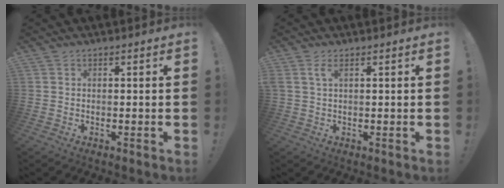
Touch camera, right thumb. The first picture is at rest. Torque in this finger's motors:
{"motor_torque": [1.33, 1.37, 1.39, 0.16, 0.27]}